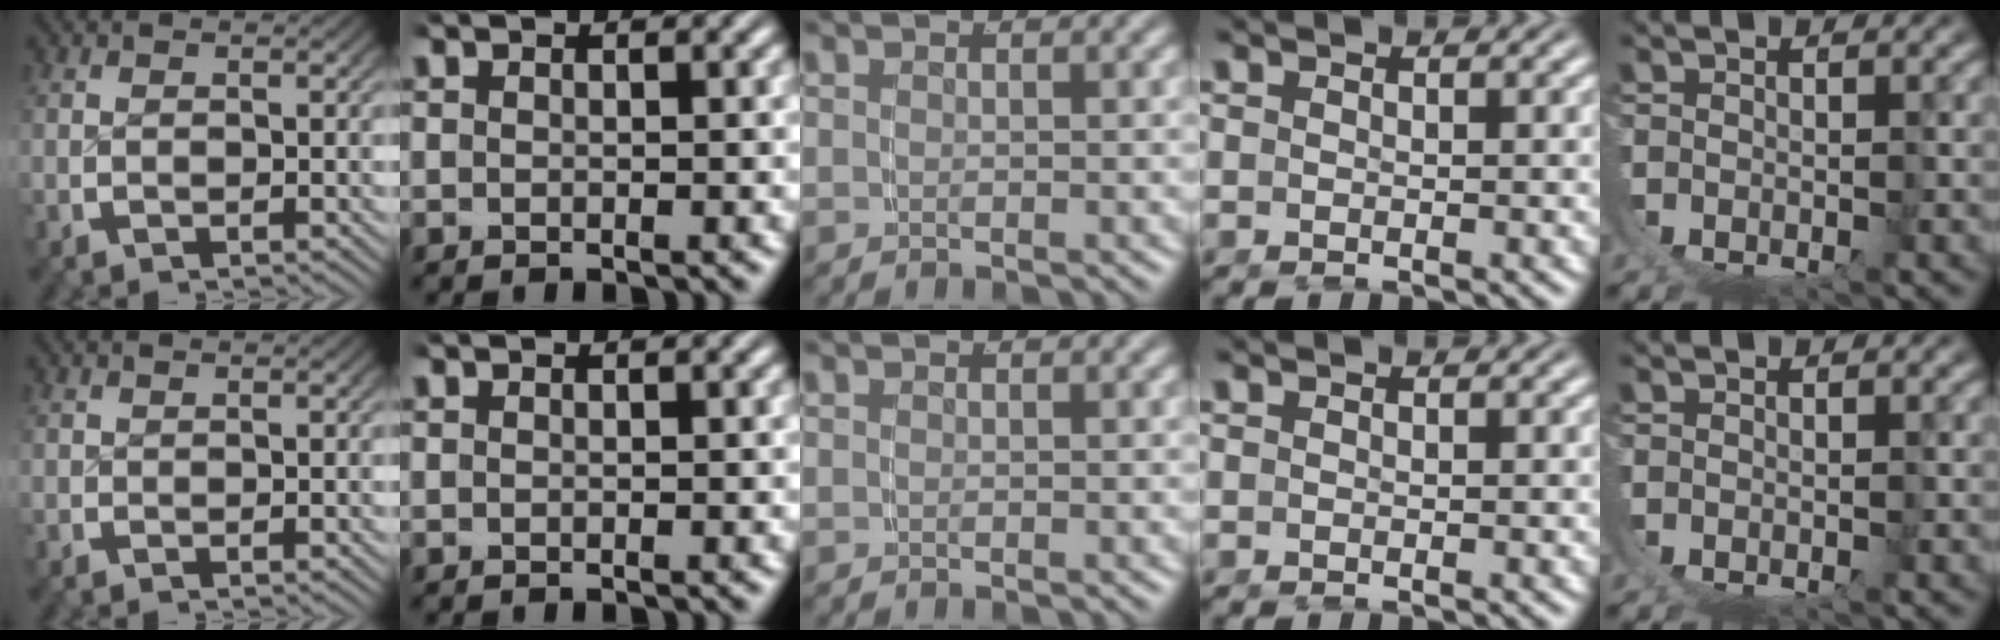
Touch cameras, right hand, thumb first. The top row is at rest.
{"thumb": {"total": 0.7, "force": [0.4, -0.3, -0.4], "torque": [0.019, 0.006, 0.005]}}